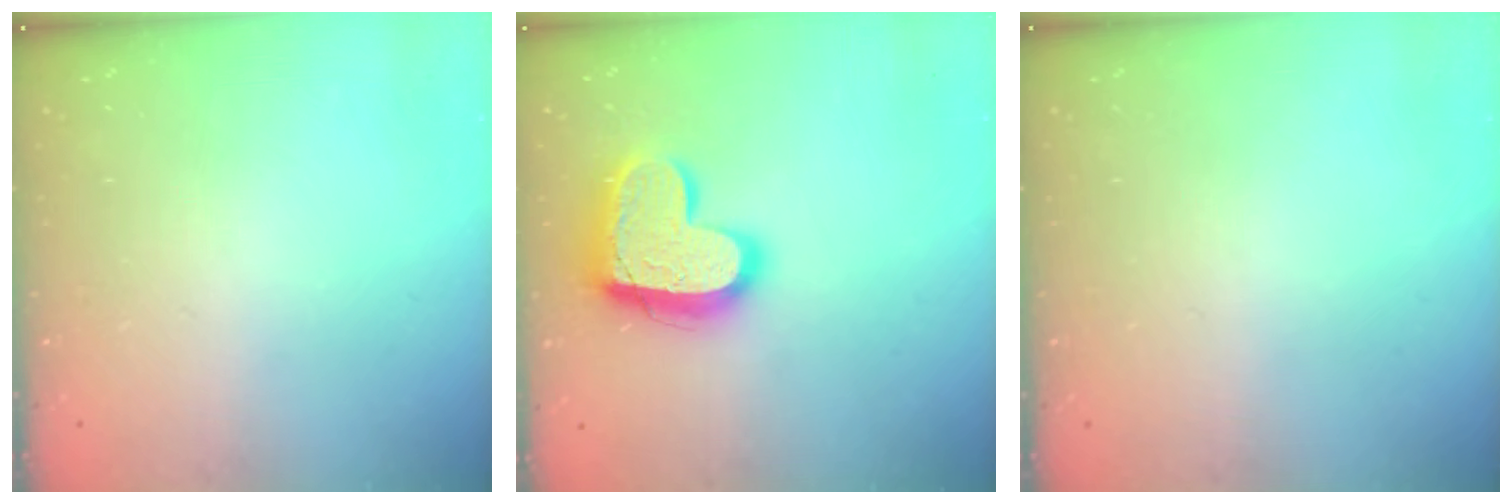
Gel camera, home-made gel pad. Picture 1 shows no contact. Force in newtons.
{"total": 17.5, "press": 17.4, "slide": 1.3}
{"total": 0.0}